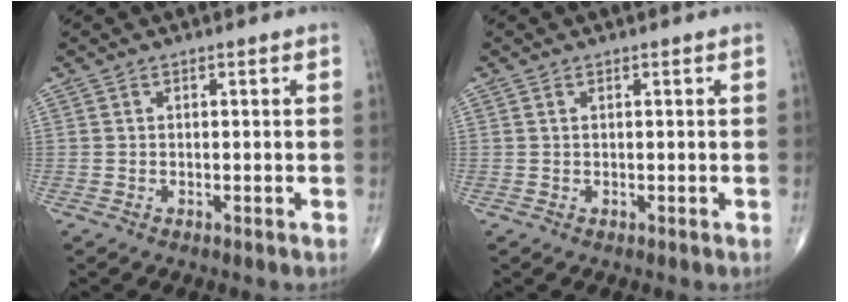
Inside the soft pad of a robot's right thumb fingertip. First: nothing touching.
{"total": 0.0}